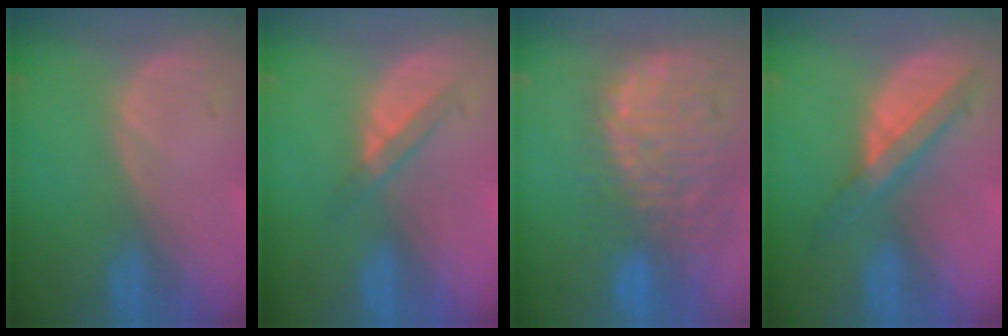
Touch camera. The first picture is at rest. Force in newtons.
{"total": 2.9, "press": 2.8, "slide": 1.0}
{"total": 12.7, "press": 11.1, "slide": 6.1}
{"total": 5.8, "press": 5.7, "slide": 0.9}